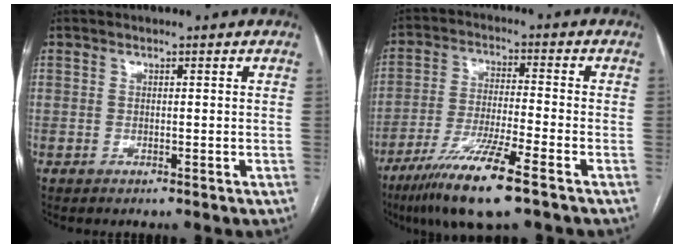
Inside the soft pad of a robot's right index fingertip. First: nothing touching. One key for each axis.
{"total": 11.9, "fx": -7.5, "fy": 0.1, "fz": 9.3, "tx": -0.183, "ty": -0.030, "tz": -0.136}